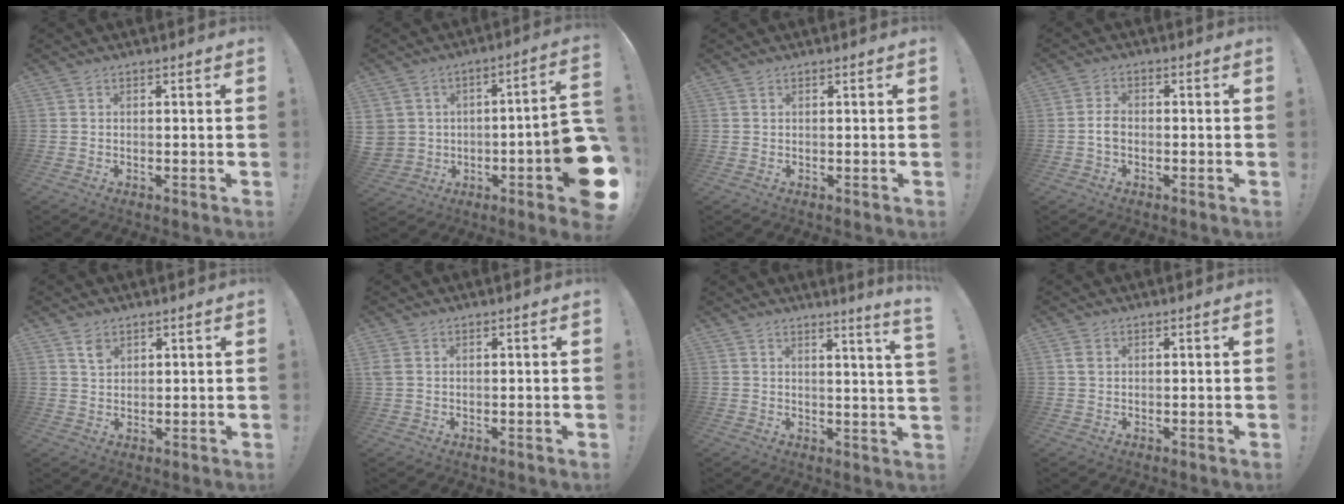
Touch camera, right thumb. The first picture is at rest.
{"total": 10.9, "force": [-3.3, 6.6, 8.1], "torque": [-0.114, 0.022, -0.051]}
{"total": 0.0}
{"total": 3.4, "force": [-0.8, 2.2, 2.5], "torque": [-0.040, 0.005, -0.016]}
{"total": 4.0, "force": [2.6, 2.6, 1.6], "torque": [-0.022, -0.012, 0.047]}
{"total": 2.0, "force": [0.7, 1.3, 1.3], "torque": [-0.032, 0.007, 0.016]}
{"total": 4.9, "force": [2.8, -1.4, 3.7], "torque": [-0.043, -0.031, 0.039]}
{"total": 1.8, "force": [0.7, 1.3, 1.1], "torque": [-0.018, 0.001, 0.012]}